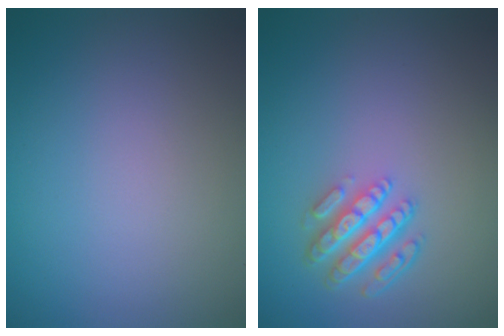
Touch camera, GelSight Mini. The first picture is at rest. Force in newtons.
{"total": 4.5, "press": 3.3, "slide": 3.0}